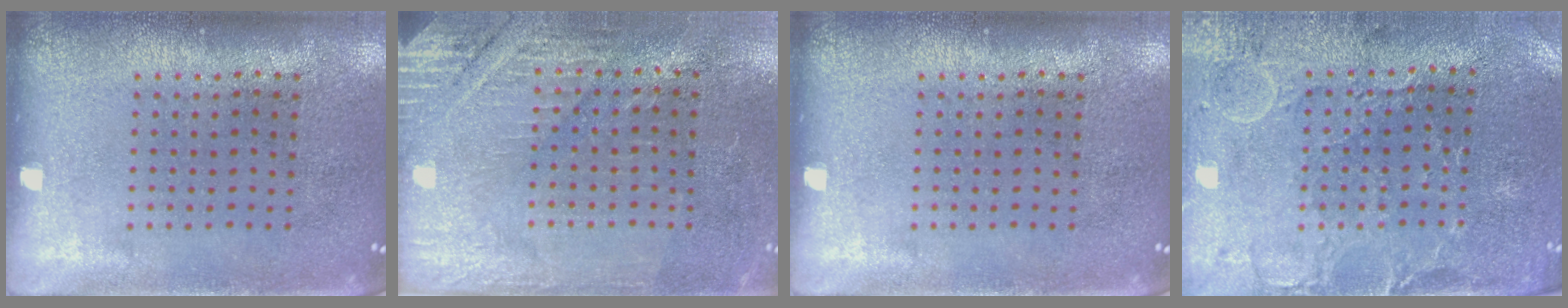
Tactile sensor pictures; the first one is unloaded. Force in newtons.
{"total": 2.8, "press": 2.8, "slide": 0.5}
{"total": 0.0}
{"total": 0.7, "press": 0.5, "slide": 0.4}